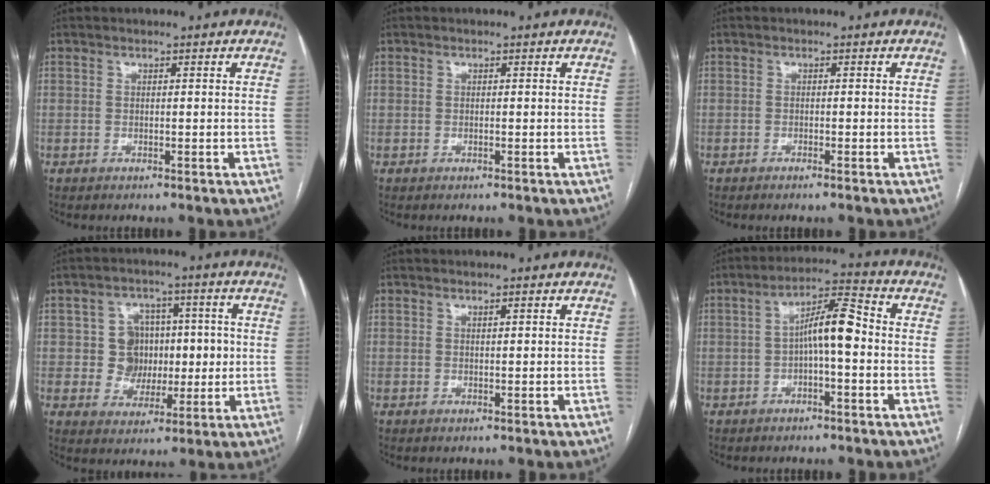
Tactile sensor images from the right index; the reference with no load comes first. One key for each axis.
{"total": 0.0}
{"total": 0.8, "fx": -0.6, "fy": -0.1, "fz": 0.5, "tx": -0.011, "ty": 0.000, "tz": -0.011}
{"total": 8.0, "fx": 0.4, "fy": 7.4, "fz": 3.1, "tx": -0.035, "ty": 0.033, "tz": 0.015}
{"total": 0.6, "fx": 0.3, "fy": 0.0, "fz": 0.5, "tx": -0.008, "ty": 0.001, "tz": 0.005}
{"total": 7.4, "fx": -0.6, "fy": 1.5, "fz": 7.2, "tx": -0.124, "ty": 0.029, "tz": -0.013}